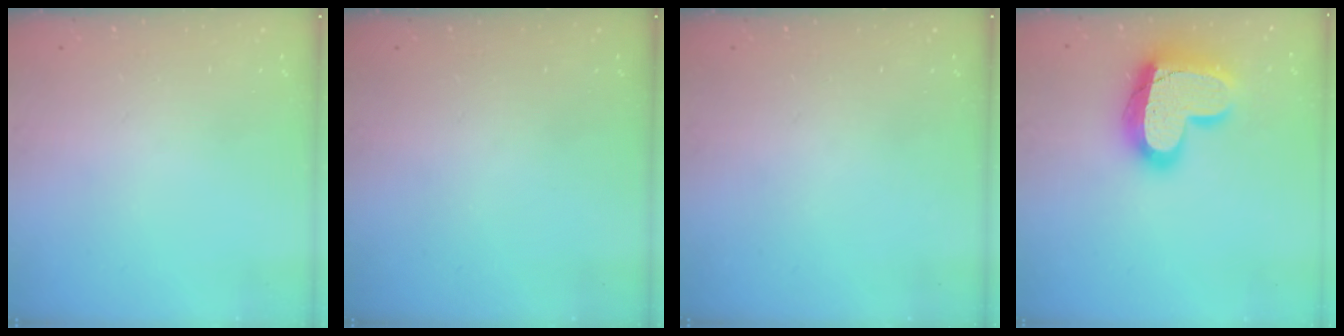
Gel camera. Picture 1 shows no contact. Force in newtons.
{"total": 0.0}
{"total": 0.0}
{"total": 21.4, "press": 21.3, "slide": 1.7}